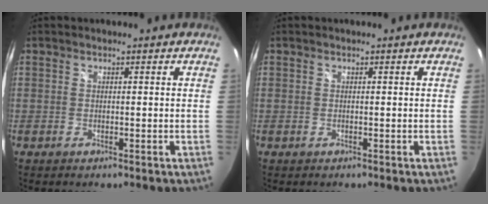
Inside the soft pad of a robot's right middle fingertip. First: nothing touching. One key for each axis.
{"total": 0.0}